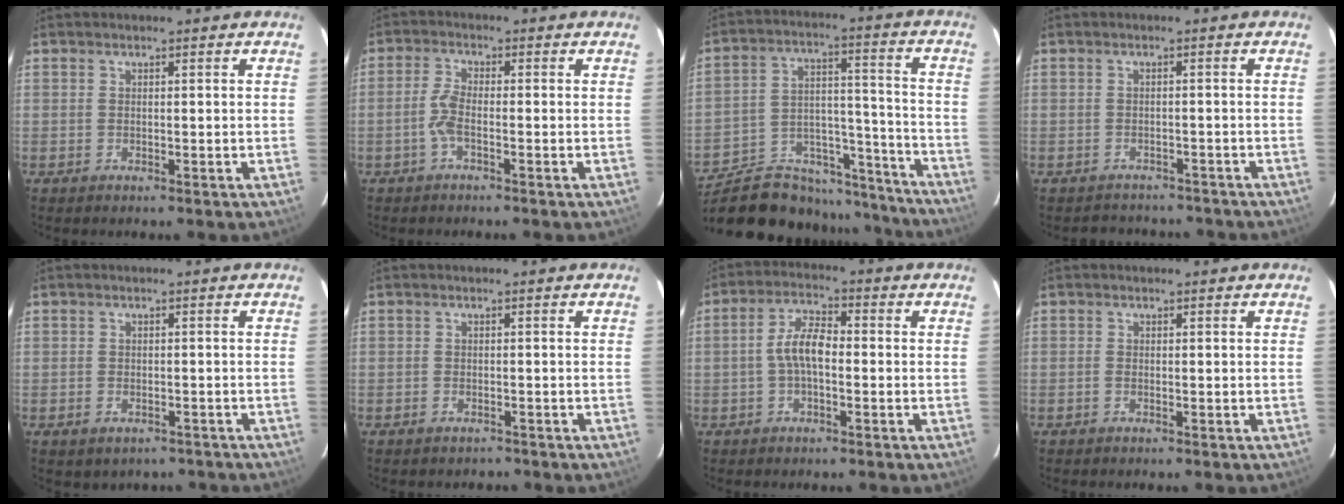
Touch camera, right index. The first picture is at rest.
{"total": 3.4, "force": [-1.4, 0.8, 3.0], "torque": [-0.074, 0.005, -0.031]}
{"total": 25.6, "force": [-21.4, 10.5, 9.5], "torque": [-0.174, 0.034, -0.290]}
{"total": 7.5, "force": [-6.7, 3.1, 1.4], "torque": [-0.025, 0.002, -0.078]}
{"total": 4.9, "force": [-3.3, 3.2, 1.8], "torque": [-0.032, 0.000, -0.032]}
{"total": 1.8, "force": [-1.4, 1.1, 0.1], "torque": [-0.002, -0.001, -0.018]}
{"total": 5.9, "force": [-1.1, 2.5, 5.2], "torque": [-0.106, 0.013, -0.020]}
{"total": 0.6, "force": [-0.4, 0.4, 0.3], "torque": [-0.008, -0.002, -0.008]}